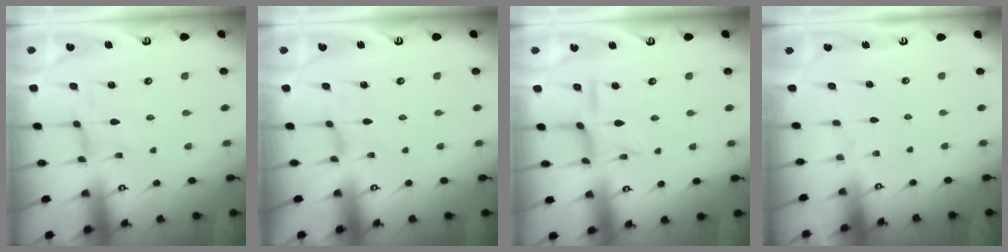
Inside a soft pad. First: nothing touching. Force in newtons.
{"total": 0.5, "press": 0.5, "slide": 0.1}
{"total": 7.5, "press": 7.5, "slide": 0.7}
{"total": 0.0}